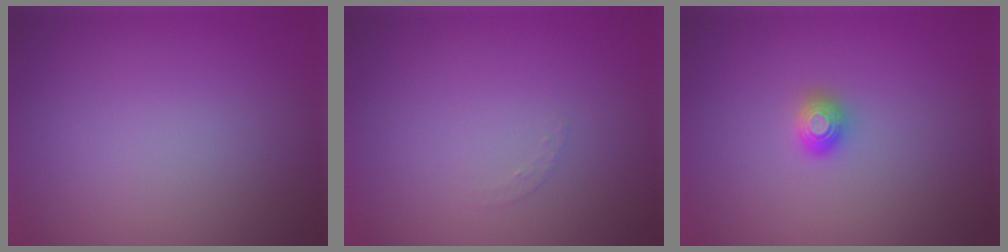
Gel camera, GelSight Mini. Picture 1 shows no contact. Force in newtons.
{"total": 0.7, "press": 0.7, "slide": 0.1}
{"total": 1.2, "press": 1.2, "slide": 0.2}